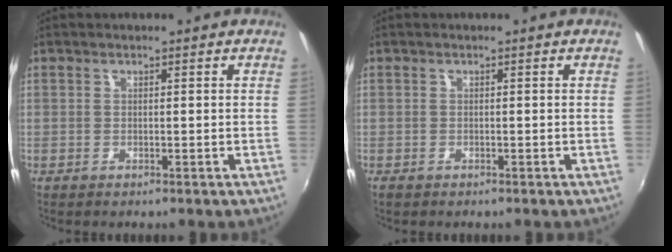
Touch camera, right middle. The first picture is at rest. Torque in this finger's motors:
{"motor_torque": [0.09, -0.11, 0.00, 0.00]}